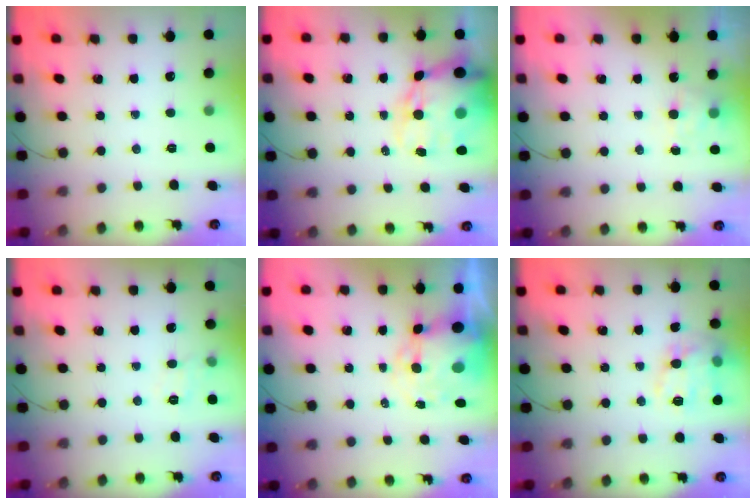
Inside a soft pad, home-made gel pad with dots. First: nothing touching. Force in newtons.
{"total": 19.2, "press": 18.7, "slide": 4.0}
{"total": 5.2, "press": 5.0, "slide": 1.4}
{"total": 7.4, "press": 7.3, "slide": 1.6}
{"total": 10.6, "press": 10.3, "slide": 2.6}
{"total": 14.8, "press": 14.8, "slide": 0.7}